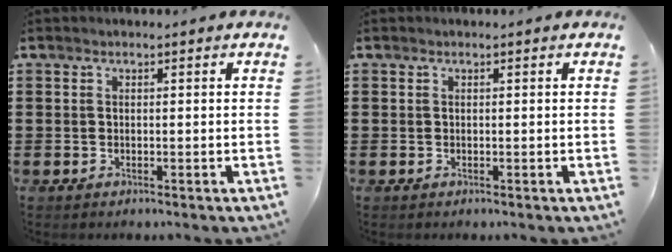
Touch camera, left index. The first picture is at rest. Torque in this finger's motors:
{"motor_torque": [0.00, 0.00, -0.01, 0.01]}